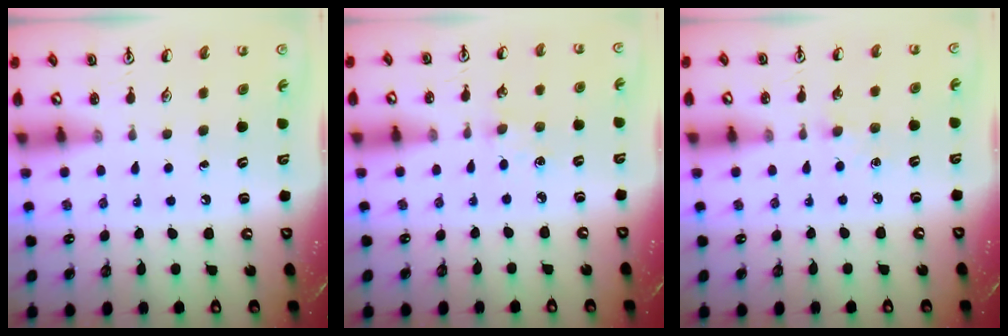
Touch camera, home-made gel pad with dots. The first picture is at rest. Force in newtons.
{"total": 3.3, "press": 3.2, "slide": 0.4}
{"total": 2.8, "press": 2.8, "slide": 0.4}